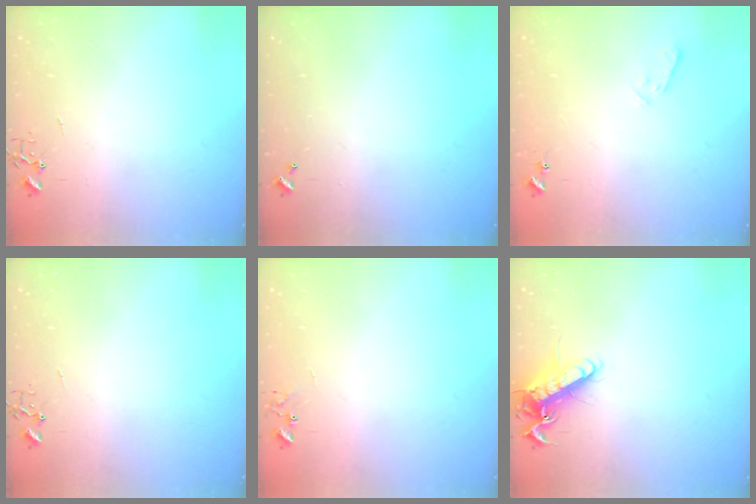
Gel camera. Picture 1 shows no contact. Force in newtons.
{"total": 0.0}
{"total": 4.5, "press": 4.5, "slide": 0.4}
{"total": 0.0}
{"total": 5.9, "press": 5.9, "slide": 0.5}
{"total": 13.3, "press": 13.2, "slide": 1.1}